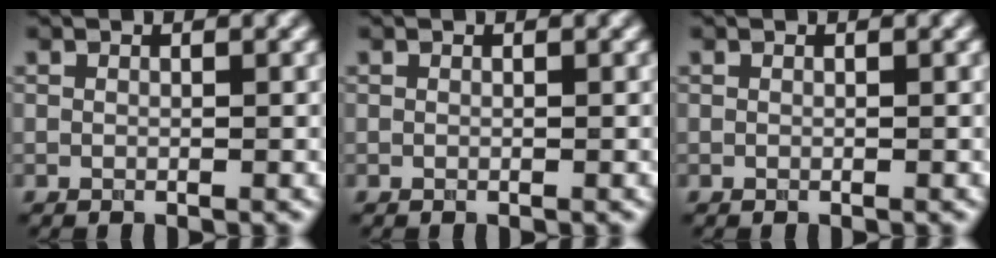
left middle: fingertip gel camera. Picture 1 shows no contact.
{"total": 0.0}
{"total": 0.0}